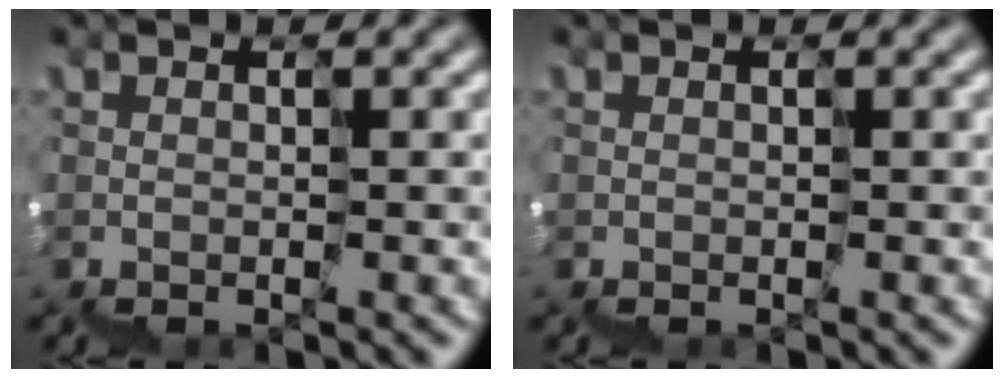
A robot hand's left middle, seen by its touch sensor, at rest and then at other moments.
{"total": 0.0}